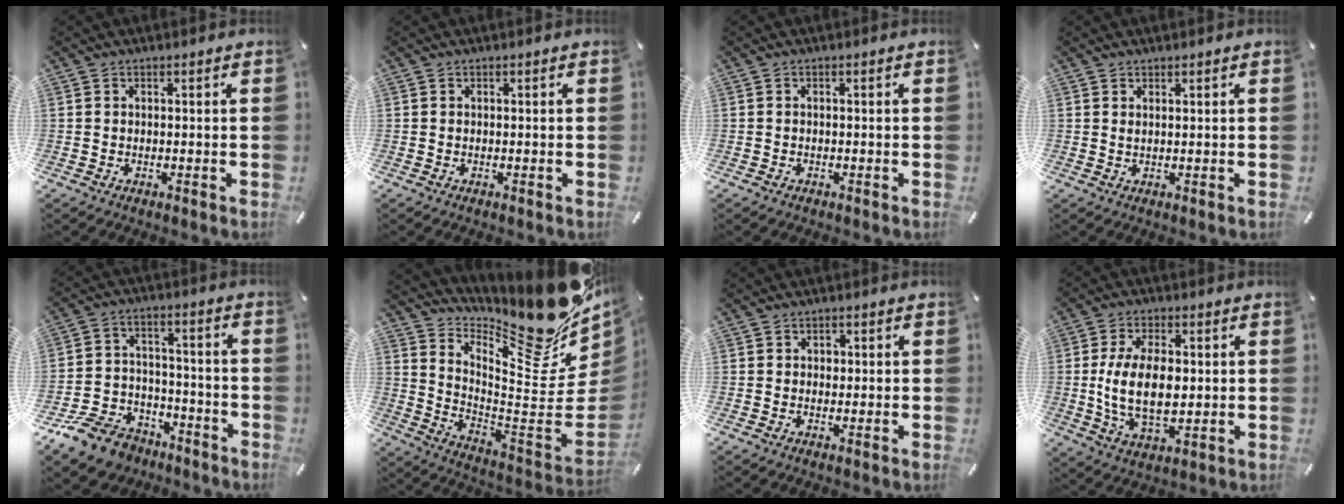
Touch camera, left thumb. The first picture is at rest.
{"total": 0.0}
{"total": 0.6, "force": [-0.4, 0.4, 0.3], "torque": [-0.005, 0.000, -0.009]}
{"total": 1.0, "force": [0.6, 0.1, 0.7], "torque": [-0.014, -0.001, 0.011]}
{"total": 12.3, "force": [-8.8, 7.7, 3.7], "torque": [-0.072, 0.063, -0.161]}
{"total": 20.9, "force": [16.1, 6.4, 11.6], "torque": [-0.105, -0.168, 0.253]}
{"total": 1.6, "force": [0.0, 1.4, 0.7], "torque": [-0.008, 0.004, -0.004]}
{"total": 13.5, "force": [0.1, 7.7, 11.1], "torque": [-0.232, -0.001, 0.003]}